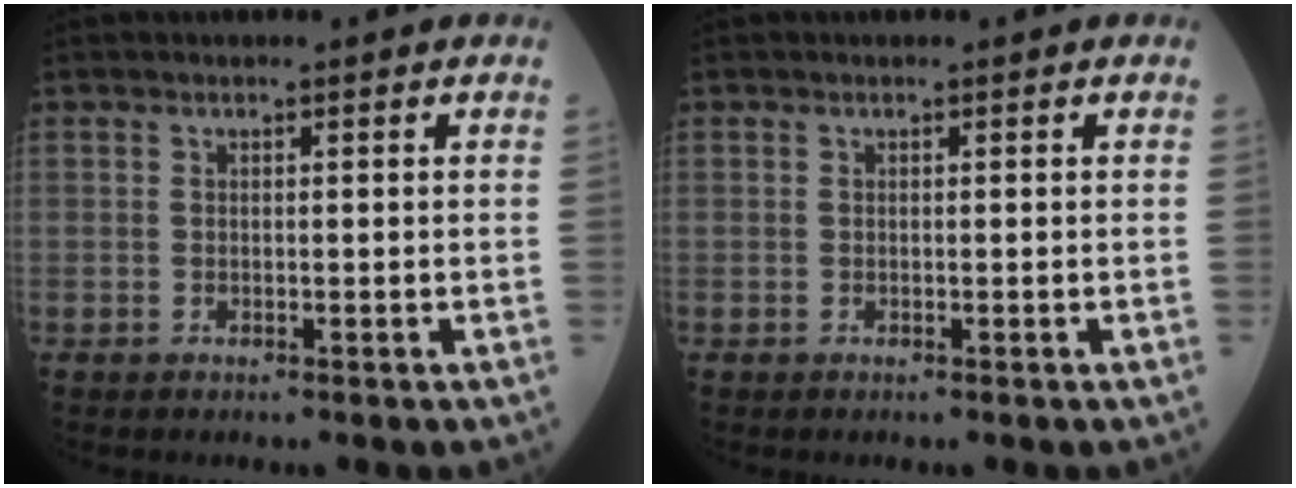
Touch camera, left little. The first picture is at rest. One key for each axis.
{"total": 0.0}